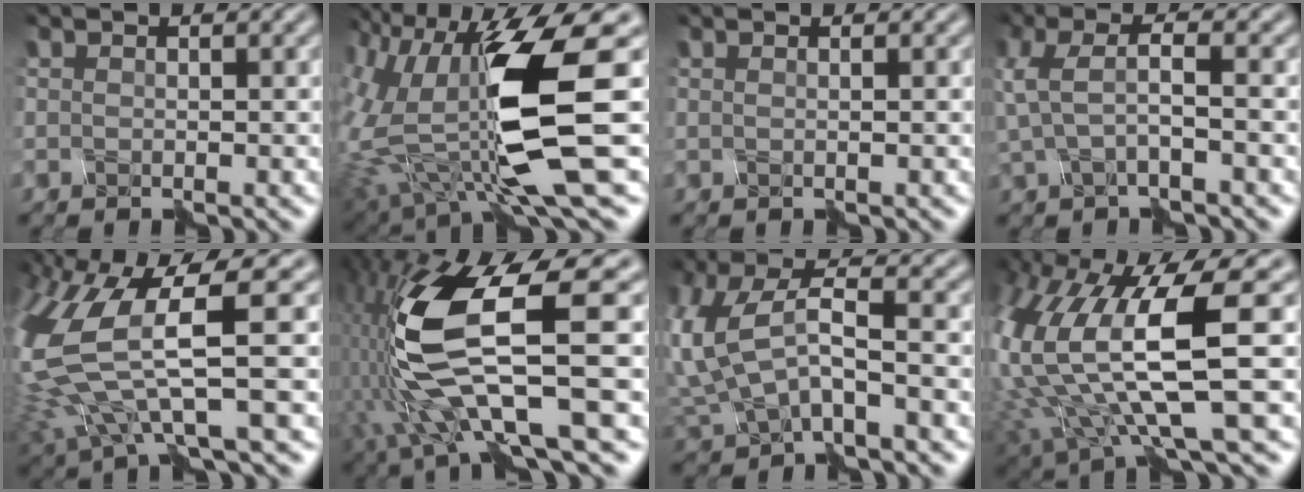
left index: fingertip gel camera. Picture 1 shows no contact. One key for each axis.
{"total": 14.1, "fx": -1.7, "fy": 5.6, "fz": 12.8, "tx": -0.266, "ty": -0.032, "tz": -0.027}
{"total": 1.5, "fx": 0.6, "fy": 0.7, "fz": 1.1, "tx": 0.001, "ty": 0.010, "tz": -0.018}
{"total": 3.0, "fx": -0.8, "fy": 1.0, "fz": 2.7, "tx": -0.069, "ty": 0.006, "tz": -0.019}
{"total": 12.0, "fx": 0.3, "fy": 4.4, "fz": 11.1, "tx": -0.272, "ty": -0.024, "tz": 0.018}
{"total": 11.9, "fx": -0.3, "fy": 3.7, "fz": 11.3, "tx": -0.254, "ty": -0.025, "tz": 0.000}
{"total": 7.4, "fx": -0.7, "fy": 3.8, "fz": 6.3, "tx": -0.152, "ty": 0.007, "tz": -0.021}
{"total": 12.8, "fx": 0.7, "fy": 4.1, "fz": 12.1, "tx": -0.264, "ty": -0.015, "tz": 0.029}